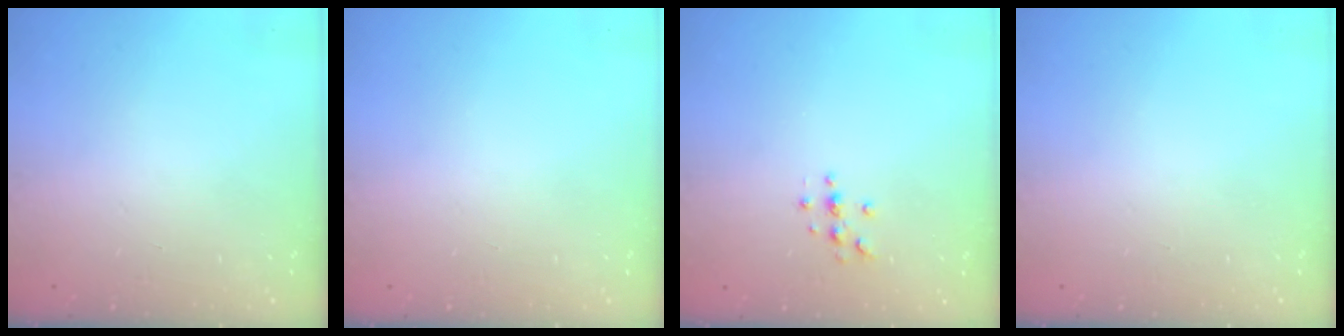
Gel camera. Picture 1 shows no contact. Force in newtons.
{"total": 0.0}
{"total": 3.0, "press": 3.0, "slide": 0.4}
{"total": 0.0}